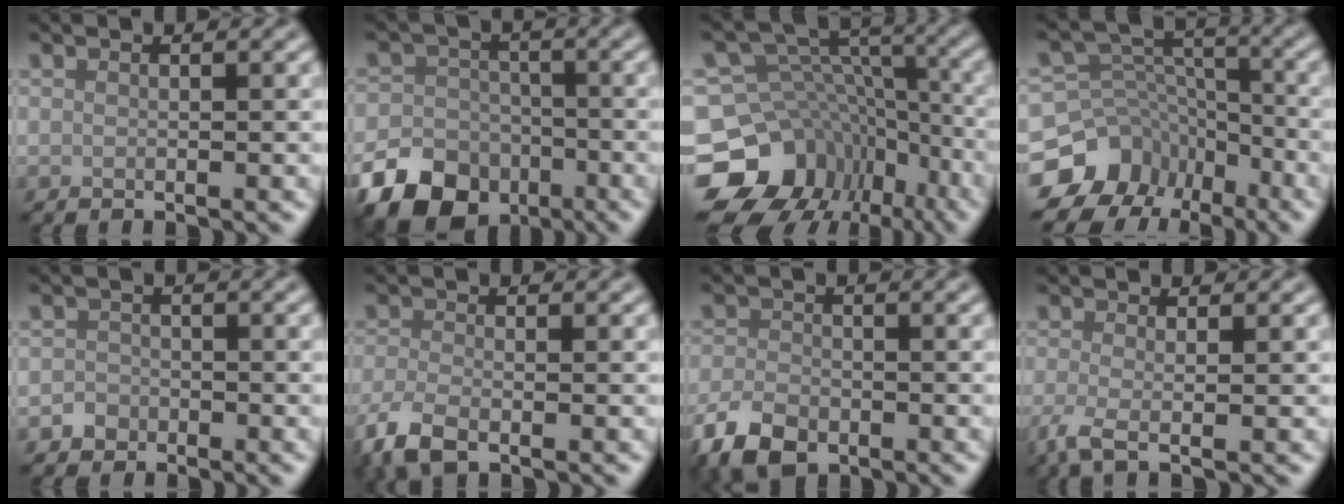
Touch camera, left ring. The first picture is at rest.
{"total": 11.2, "force": [-6.2, 8.5, 3.7], "torque": [-0.056, -0.047, -0.127]}
{"total": 13.5, "force": [-7.0, 10.5, 4.7], "torque": [-0.106, 0.013, -0.096]}
{"total": 12.3, "force": [-7.5, 9.3, 2.7], "torque": [-0.062, -0.012, -0.122]}
{"total": 1.3, "force": [-0.8, 1.1, 0.0], "torque": [0.010, 0.003, -0.015]}
{"total": 3.7, "force": [-2.3, 1.5, 2.5], "torque": [-0.062, -0.010, -0.054]}
{"total": 5.1, "force": [-3.2, 2.9, 2.7], "torque": [-0.058, -0.008, -0.068]}
{"total": 2.6, "force": [-0.8, 0.7, 2.4], "torque": [-0.052, -0.009, -0.023]}